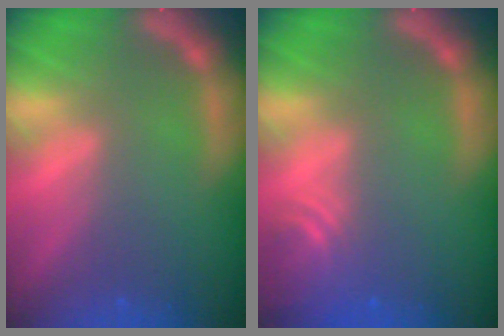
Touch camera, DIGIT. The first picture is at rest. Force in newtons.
{"total": 3.5}